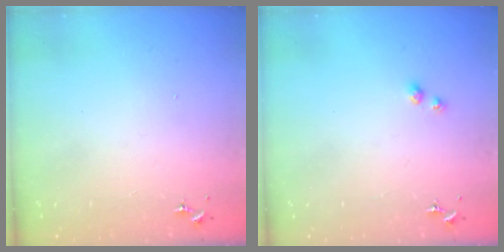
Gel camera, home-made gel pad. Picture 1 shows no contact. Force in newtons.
{"total": 2.6, "press": 2.6, "slide": 0.6}